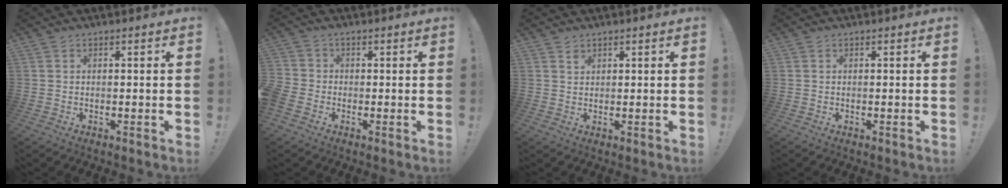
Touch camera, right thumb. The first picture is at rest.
{"total": 4.1, "force": [-1.6, 3.1, 2.0], "torque": [-0.054, 0.006, -0.030]}
{"total": 1.2, "force": [1.0, 0.8, 0.2], "torque": [0.011, -0.008, 0.015]}
{"total": 0.0}